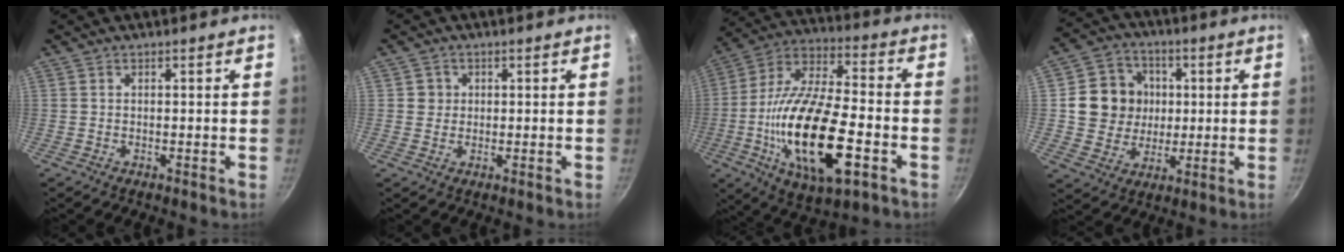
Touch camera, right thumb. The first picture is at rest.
{"total": 2.3, "force": [0.3, 2.3, 0.4], "torque": [0.008, 0.005, 0.002]}
{"total": 24.8, "force": [-6.4, 10.1, 21.7], "torque": [-0.397, 0.016, -0.114]}
{"total": 12.1, "force": [1.5, 11.1, 4.6], "torque": [-0.047, 0.010, 0.023]}